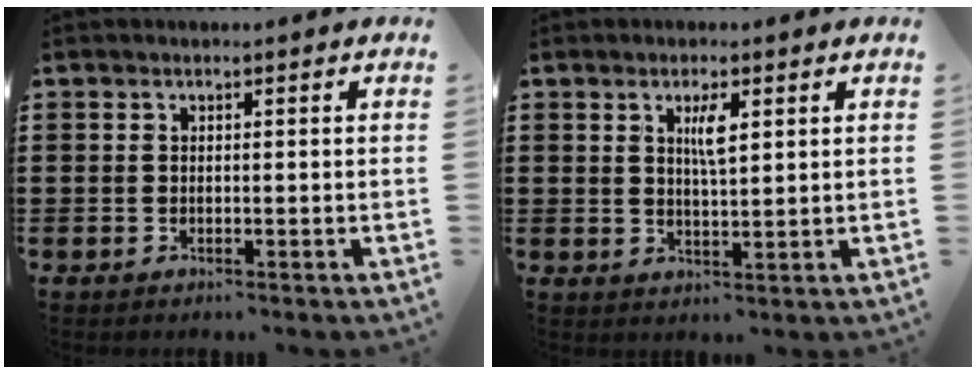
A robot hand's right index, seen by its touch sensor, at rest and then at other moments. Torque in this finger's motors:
{"motor_torque": [0.24, -0.15, 0.29, 0.11]}